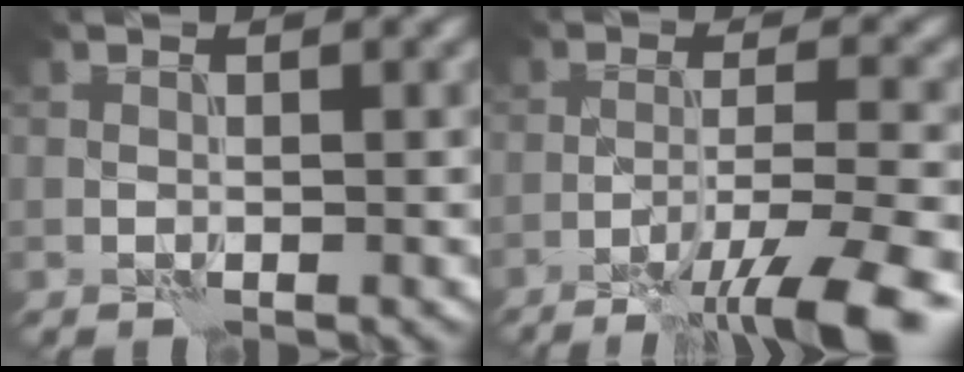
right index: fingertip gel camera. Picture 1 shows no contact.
{"total": 9.3, "force": [-6.4, 1.4, 6.6], "torque": [-0.102, 0.004, -0.105]}